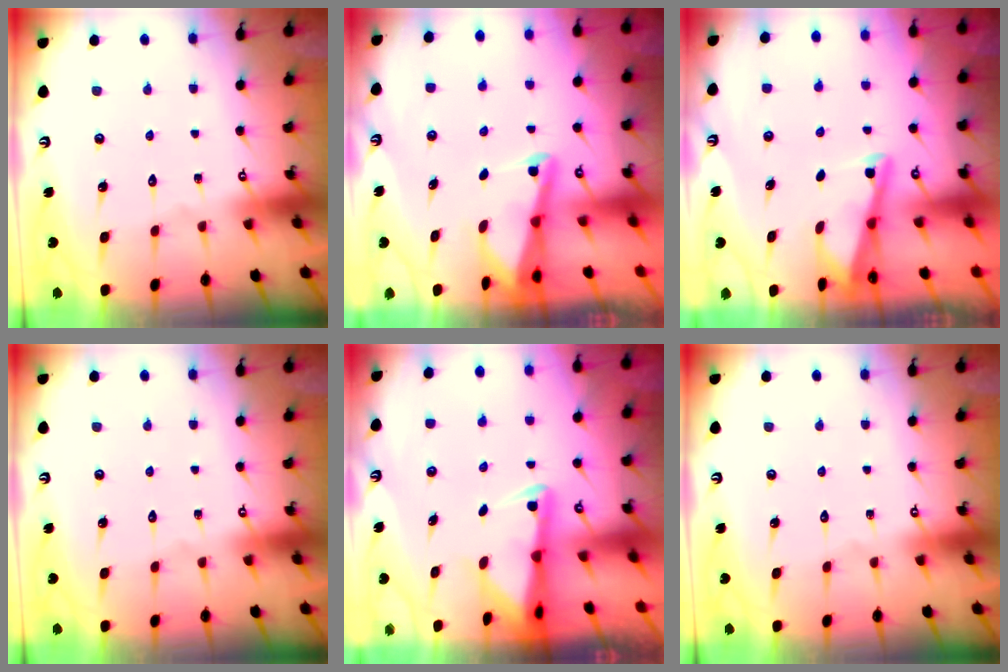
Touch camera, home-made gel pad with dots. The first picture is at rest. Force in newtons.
{"total": 2.7, "press": 2.6, "slide": 0.6}
{"total": 2.9, "press": 2.9, "slide": 0.3}
{"total": 0.0}
{"total": 2.5, "press": 2.5, "slide": 0.5}
{"total": 0.0}